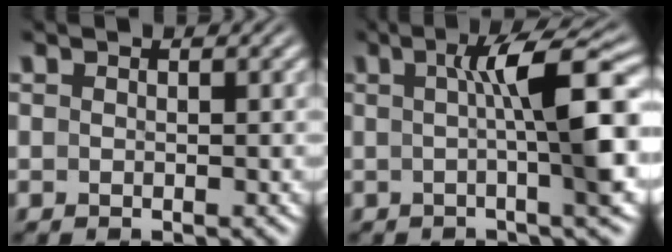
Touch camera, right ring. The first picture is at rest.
{"total": 7.1, "force": [-0.2, 0.7, 7.0], "torque": [-0.105, 0.011, 0.000]}